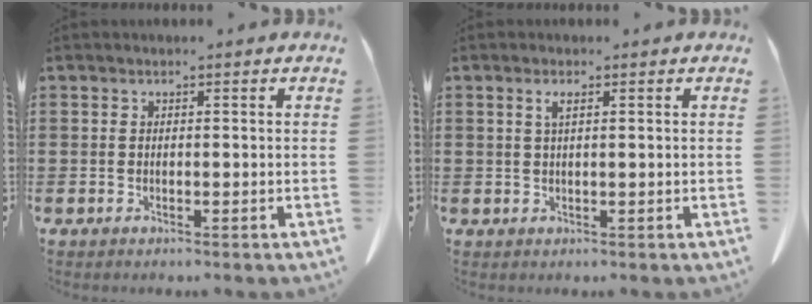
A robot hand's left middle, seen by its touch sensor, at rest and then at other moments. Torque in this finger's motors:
{"motor_torque": [-0.23, 0.42, -0.05, -0.04]}